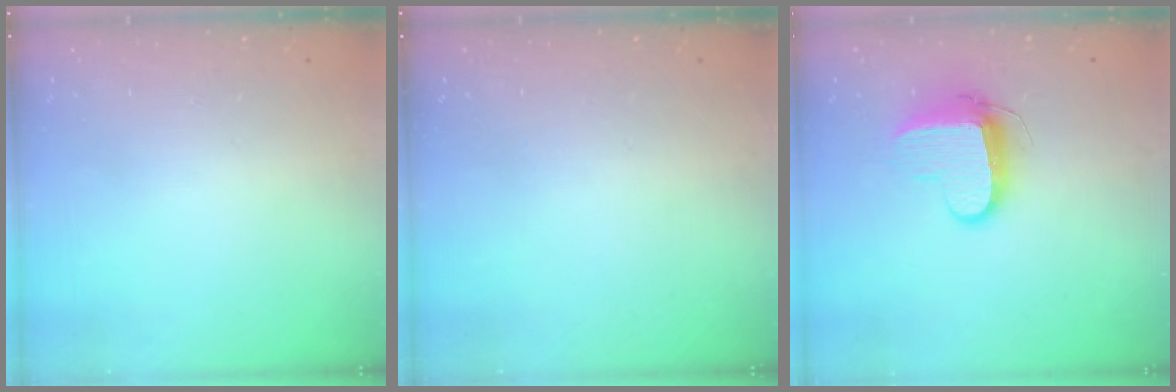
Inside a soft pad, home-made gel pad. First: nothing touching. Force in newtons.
{"total": 0.0}
{"total": 9.6, "press": 9.6, "slide": 0.8}